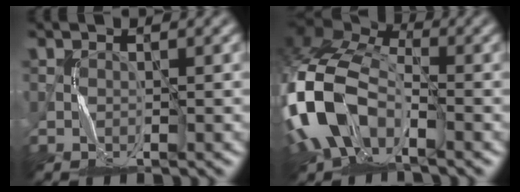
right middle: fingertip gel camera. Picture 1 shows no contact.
{"total": 13.8, "force": [-3.7, 8.7, 10.1], "torque": [-0.240, -0.005, -0.077]}